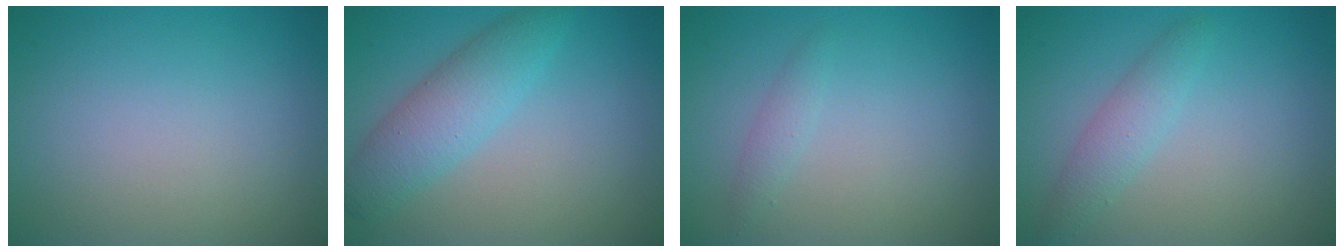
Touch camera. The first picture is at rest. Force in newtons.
{"total": 4.2, "press": 4.2, "slide": 0.1}
{"total": 1.1, "press": 1.1, "slide": 0.0}
{"total": 2.2, "press": 2.2, "slide": 0.1}